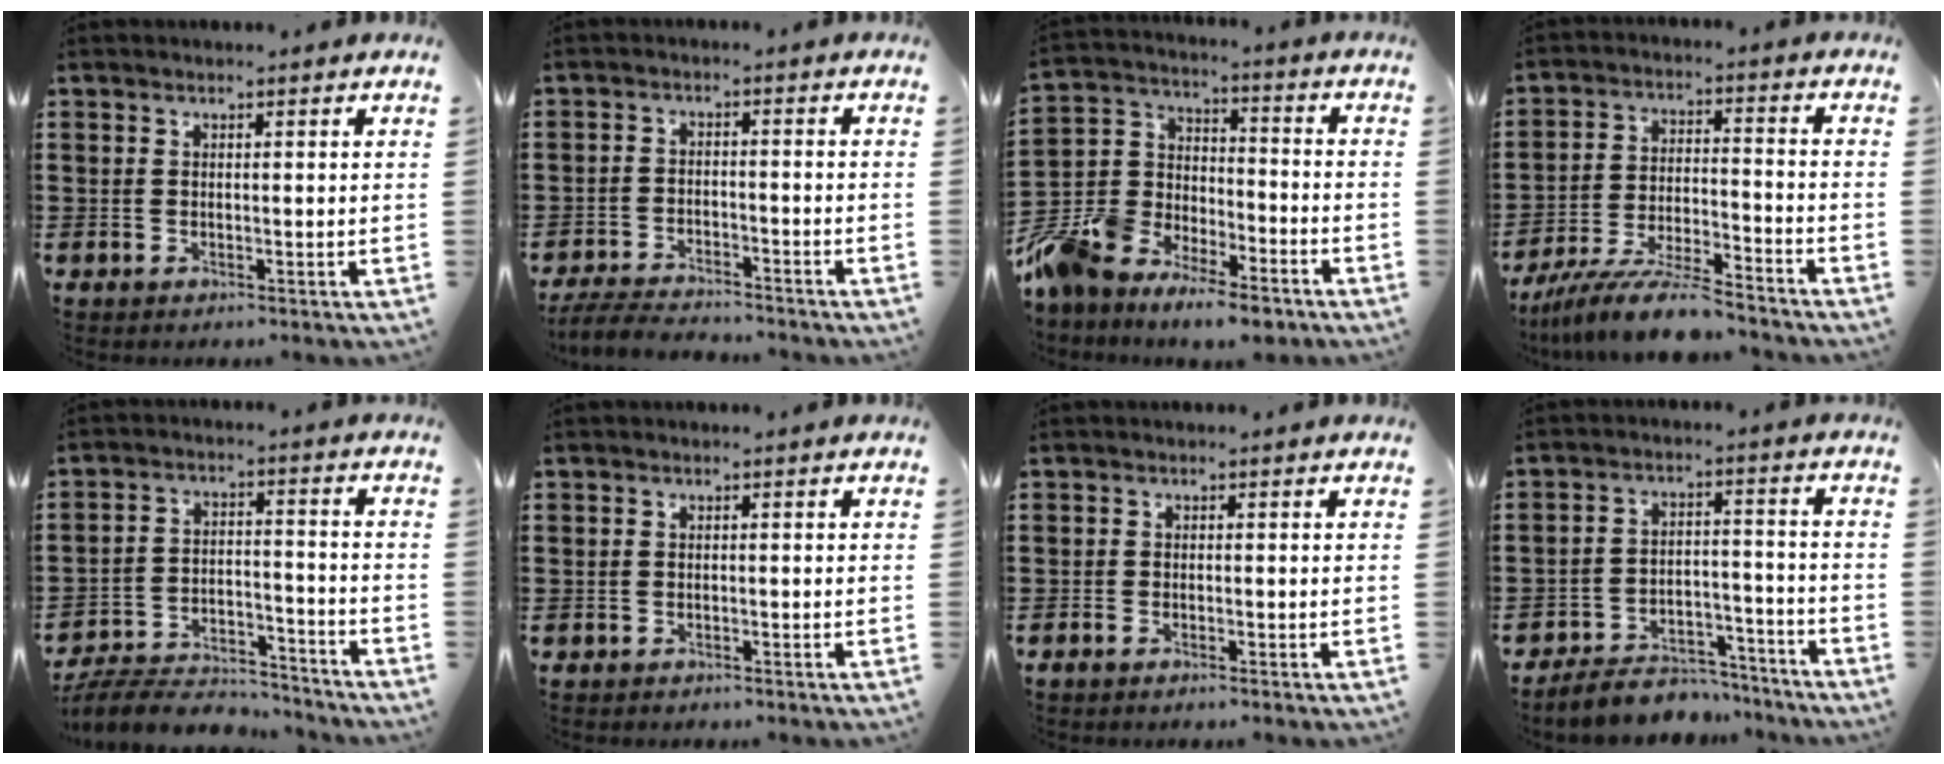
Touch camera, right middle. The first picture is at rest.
{"total": 4.6, "force": [-4.5, 0.6, 0.6], "torque": [-0.015, 0.005, -0.092]}
{"total": 9.9, "force": [-9.1, 3.6, 1.6], "torque": [-0.069, 0.016, -0.185]}
{"total": 9.9, "force": [-8.9, 0.7, 4.2], "torque": [-0.076, 0.014, -0.171]}
{"total": 7.4, "force": [-7.1, 1.3, 1.5], "torque": [-0.028, 0.017, -0.140]}
{"total": 1.0, "force": [-0.8, 0.5, -0.2], "torque": [0.001, 0.003, -0.018]}
{"total": 0.8, "force": [-0.8, 0.0, 0.2], "torque": [-0.008, -0.004, -0.015]}
{"total": 6.3, "force": [-6.0, 1.7, 1.1], "torque": [-0.015, 0.019, -0.113]}